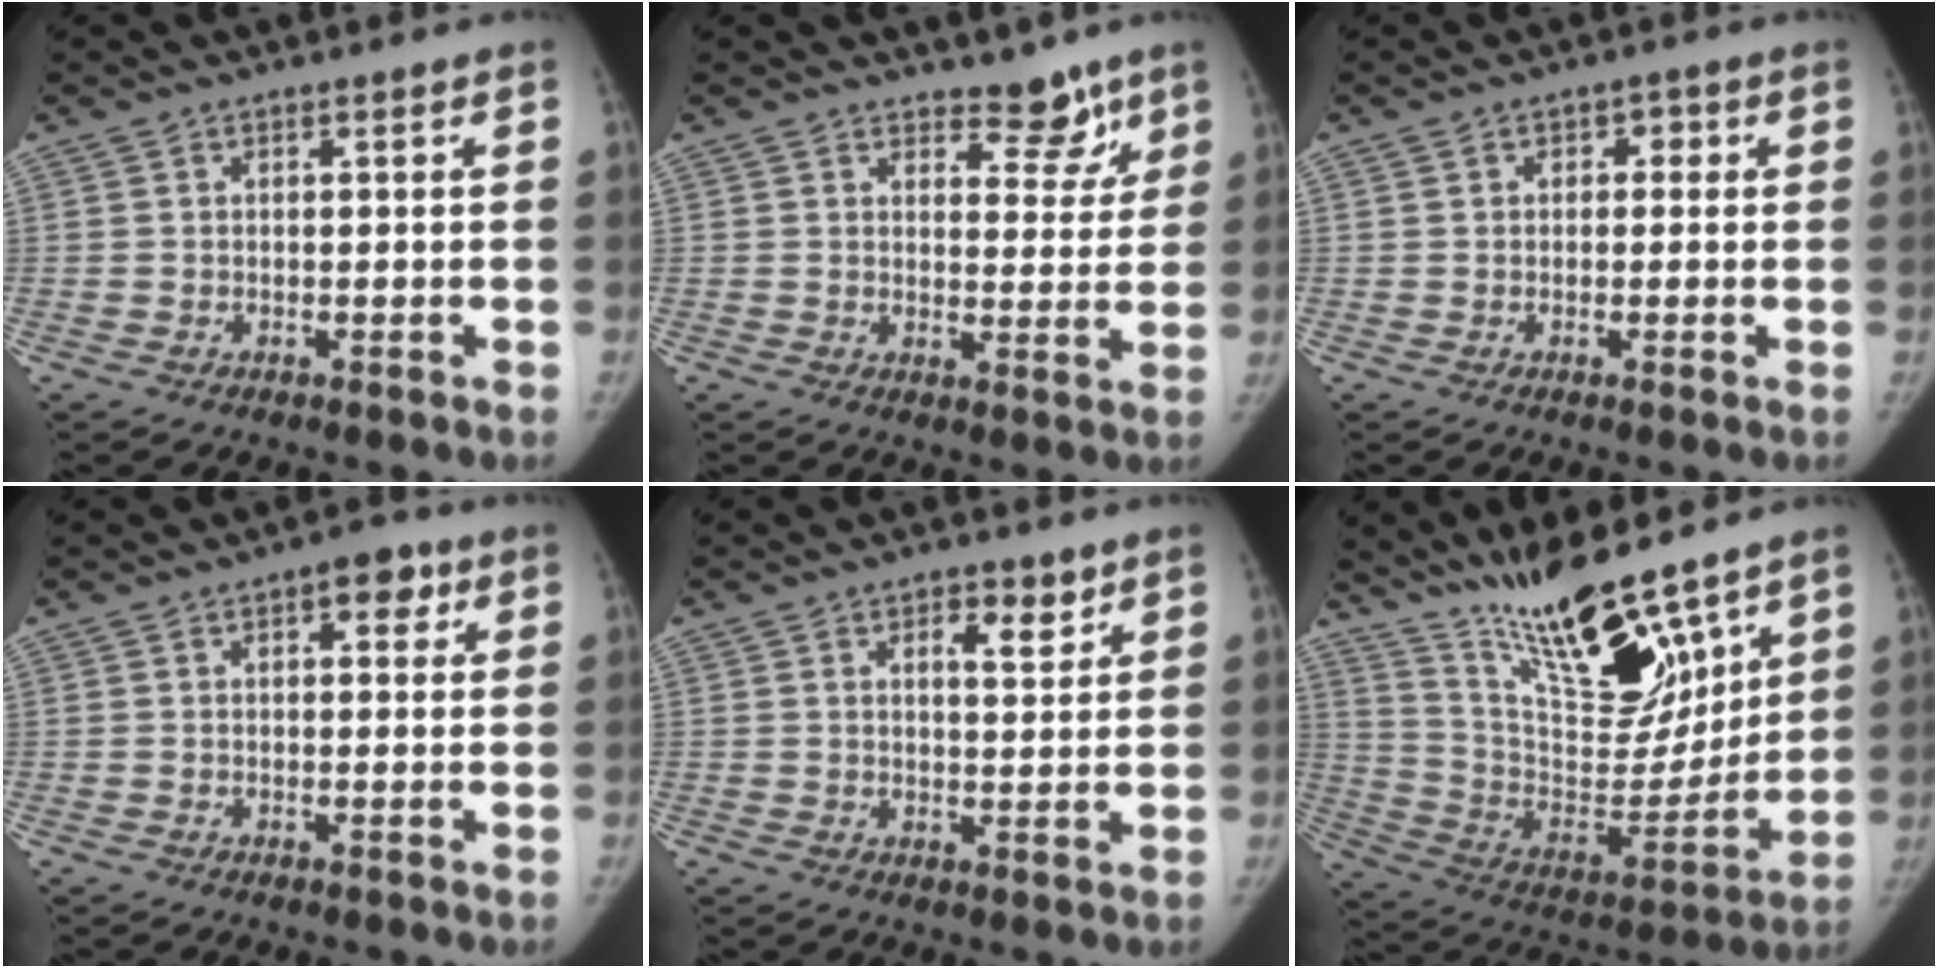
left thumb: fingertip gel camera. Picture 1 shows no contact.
{"total": 6.4, "force": [4.9, 3.3, 2.5], "torque": [0.010, -0.032, 0.068]}
{"total": 2.6, "force": [0.5, 2.2, 1.3], "torque": [0.002, 0.005, 0.003]}
{"total": 4.5, "force": [1.9, 2.4, 3.2], "torque": [-0.019, 0.000, 0.016]}
{"total": 5.3, "force": [2.9, 2.4, 3.6], "torque": [-0.035, -0.017, 0.043]}
{"total": 22.0, "force": [15.8, 7.2, 13.6], "torque": [-0.181, -0.092, 0.288]}